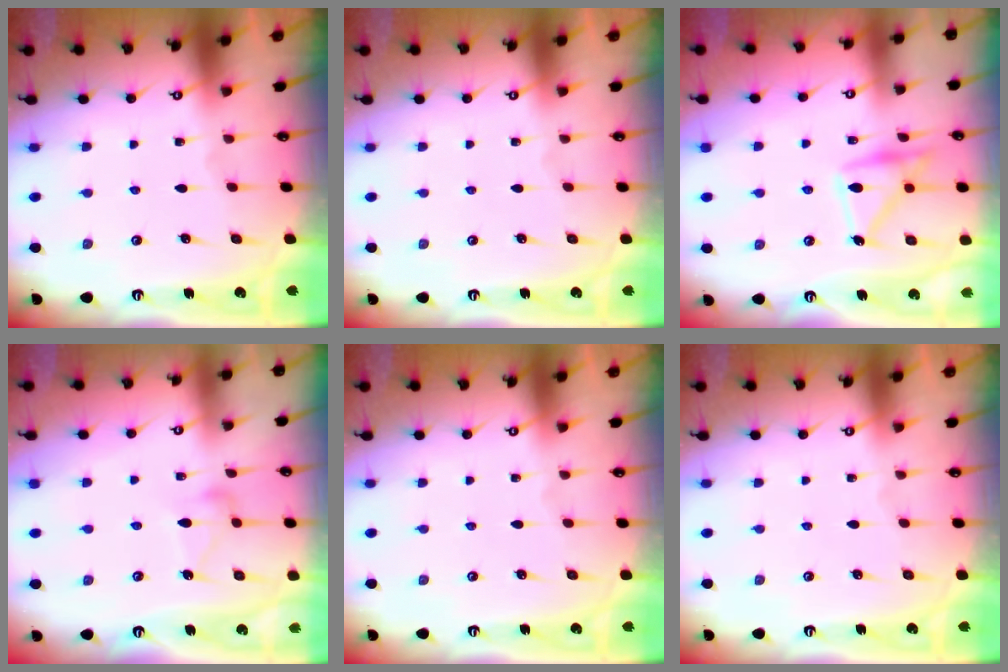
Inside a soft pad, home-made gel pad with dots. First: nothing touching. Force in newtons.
{"total": 0.0}
{"total": 16.9, "press": 16.9, "slide": 0.8}
{"total": 9.1, "press": 9.1, "slide": 0.1}
{"total": 0.0}
{"total": 0.0}